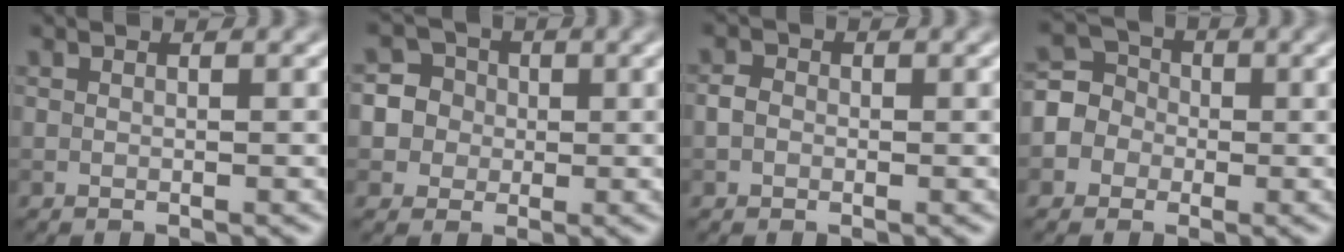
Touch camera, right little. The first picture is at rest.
{"total": 6.2, "force": [0.3, 5.9, 1.8], "torque": [-0.020, 0.036, -0.013]}
{"total": 1.3, "force": [-0.4, 1.1, 0.6], "torque": [-0.009, 0.000, -0.013]}
{"total": 4.3, "force": [-1.0, 4.1, 0.8], "torque": [0.008, 0.021, -0.036]}